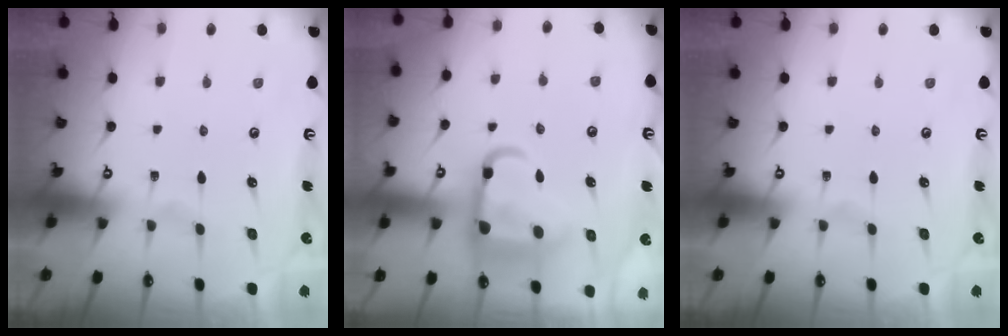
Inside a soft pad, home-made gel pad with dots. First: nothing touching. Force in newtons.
{"total": 13.5, "press": 13.4, "slide": 1.8}
{"total": 0.0}